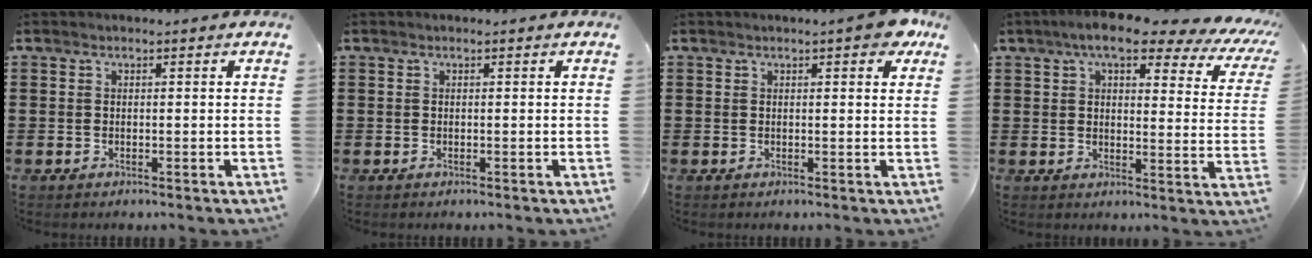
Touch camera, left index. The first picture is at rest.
{"total": 0.0}
{"total": 2.7, "force": [1.5, 0.5, 2.2], "torque": [-0.031, -0.001, 0.022]}
{"total": 8.0, "force": [6.0, 2.1, 4.9], "torque": [-0.100, -0.020, 0.099]}